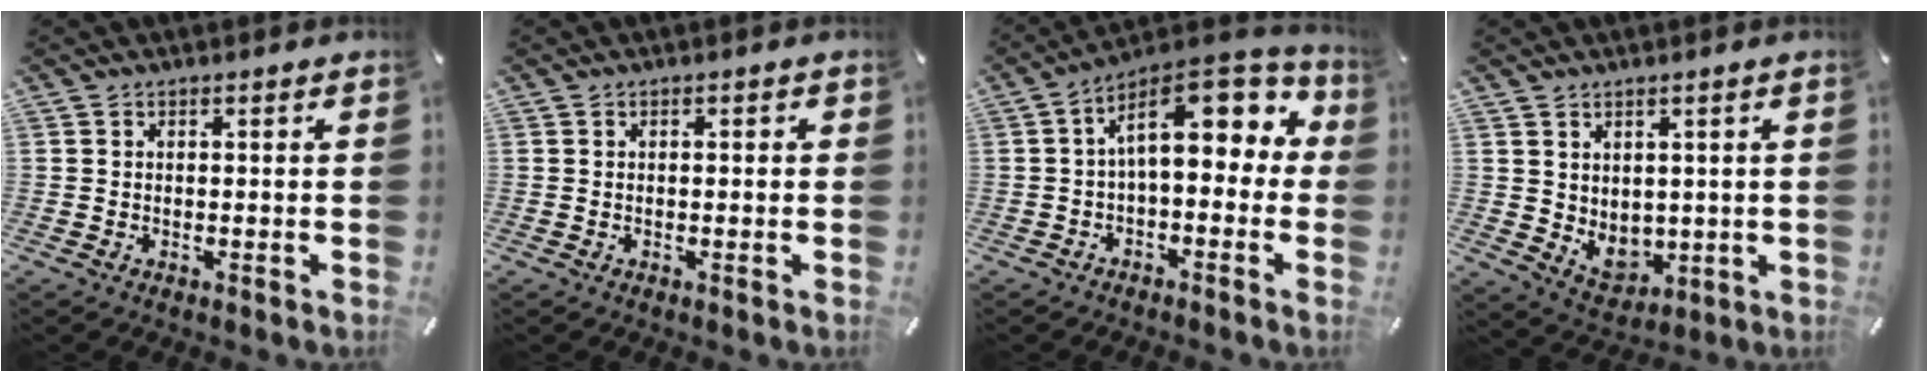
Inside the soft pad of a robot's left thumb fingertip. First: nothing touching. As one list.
[{"total": 0.7, "force": [-0.1, 0.5, 0.5], "torque": [-0.010, 0.002, -0.003]}, {"total": 16.6, "force": [5.0, 8.2, 13.5], "torque": [-0.211, -0.023, 0.084]}, {"total": 6.1, "force": [1.9, 5.5, 1.8], "torque": [-0.029, -0.017, 0.041]}]